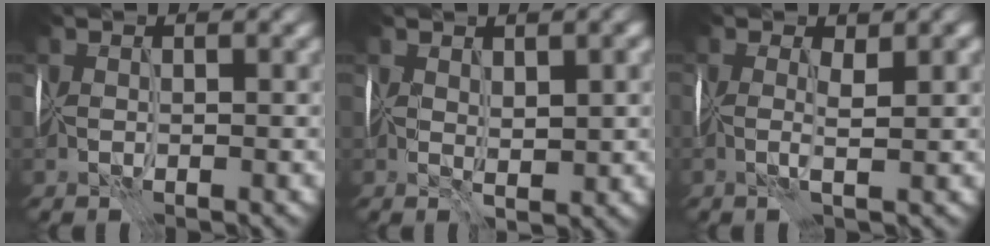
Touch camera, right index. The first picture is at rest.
{"total": 1.9, "force": [0.7, 1.2, 1.4], "torque": [-0.023, -0.003, 0.018]}
{"total": 1.6, "force": [0.6, 0.0, 1.5], "torque": [-0.031, 0.002, 0.008]}